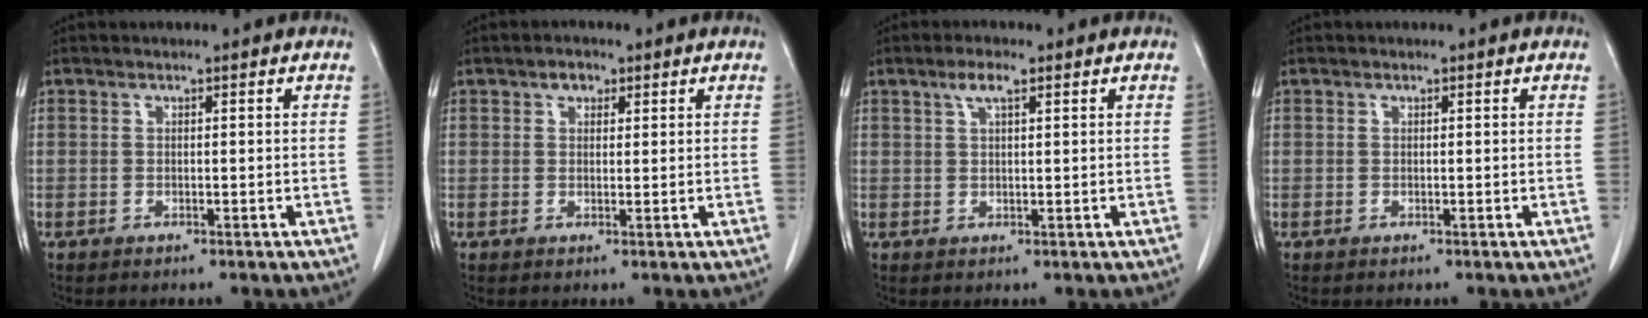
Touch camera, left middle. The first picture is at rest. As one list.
[{"total": 1.9, "force": [1.1, 1.3, 0.9], "torque": [-0.016, 0.005, 0.015]}, {"total": 2.8, "force": [1.6, 0.6, 2.2], "torque": [-0.048, 0.007, 0.030]}, {"total": 0.0}]